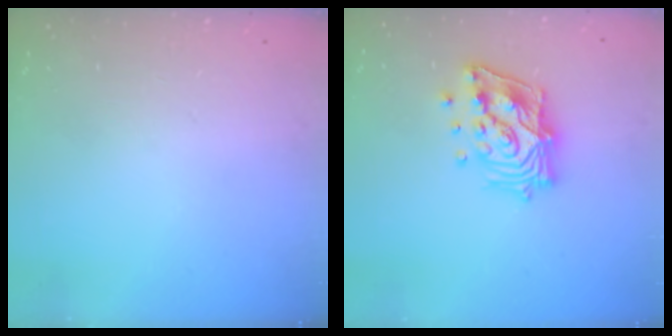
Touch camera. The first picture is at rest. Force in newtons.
{"total": 16.3, "press": 16.1, "slide": 2.3}